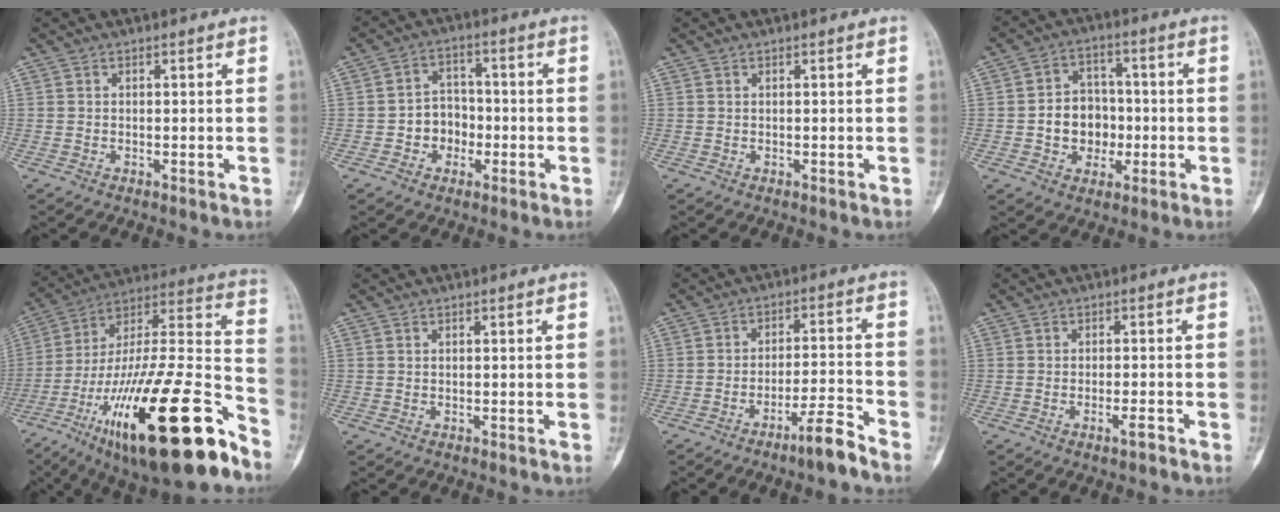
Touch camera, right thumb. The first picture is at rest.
{"total": 6.6, "force": [-1.8, 5.6, 2.9], "torque": [-0.010, 0.027, -0.037]}
{"total": 0.0}
{"total": 9.4, "force": [-1.4, 7.9, 5.0], "torque": [-0.035, 0.024, -0.025]}
{"total": 34.1, "force": [-18.7, 8.8, 27.2], "torque": [-0.419, 0.067, -0.303]}
{"total": 0.0}
{"total": 6.9, "force": [-5.3, 0.4, 4.4], "torque": [-0.079, 0.044, -0.094]}
{"total": 2.3, "force": [-1.5, 0.4, 1.8], "torque": [-0.031, 0.005, -0.027]}